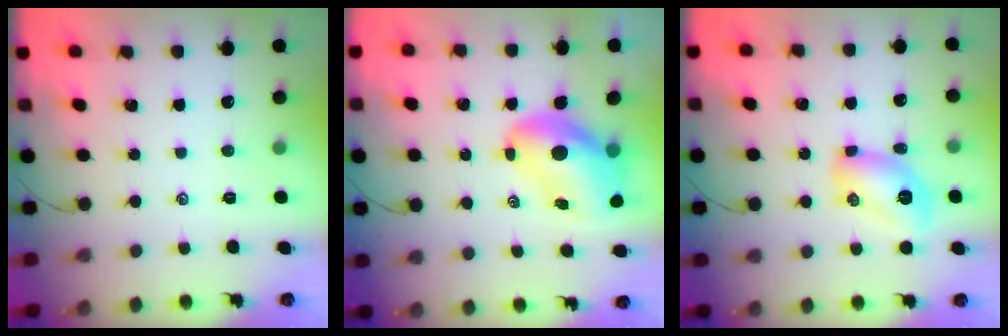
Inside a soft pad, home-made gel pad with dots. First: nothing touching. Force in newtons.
{"total": 12.0, "press": 11.5, "slide": 3.6}
{"total": 9.5, "press": 9.4, "slide": 1.3}